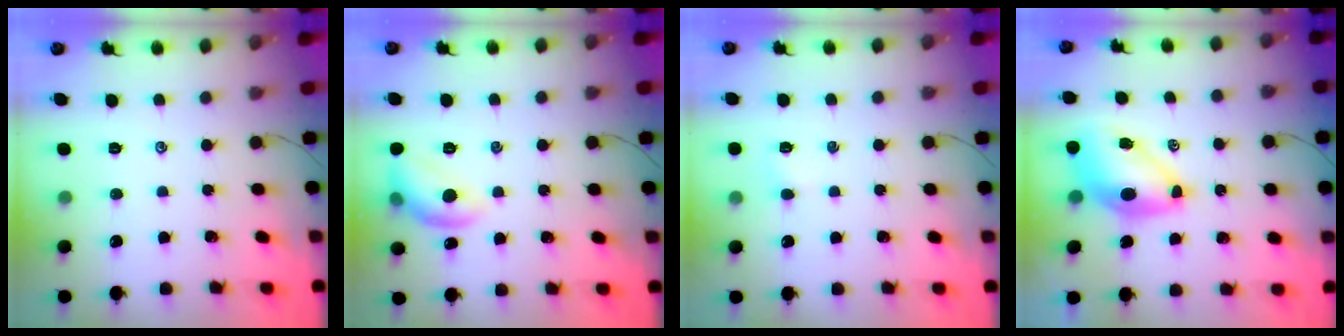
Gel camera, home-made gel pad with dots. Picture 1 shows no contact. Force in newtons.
{"total": 9.6, "press": 9.6, "slide": 0.3}
{"total": 1.6, "press": 1.5, "slide": 0.5}
{"total": 8.0, "press": 7.8, "slide": 2.0}